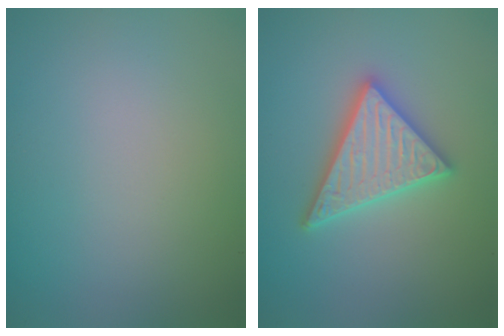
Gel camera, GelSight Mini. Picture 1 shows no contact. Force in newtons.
{"total": 4.9, "press": 4.9, "slide": 0.7}